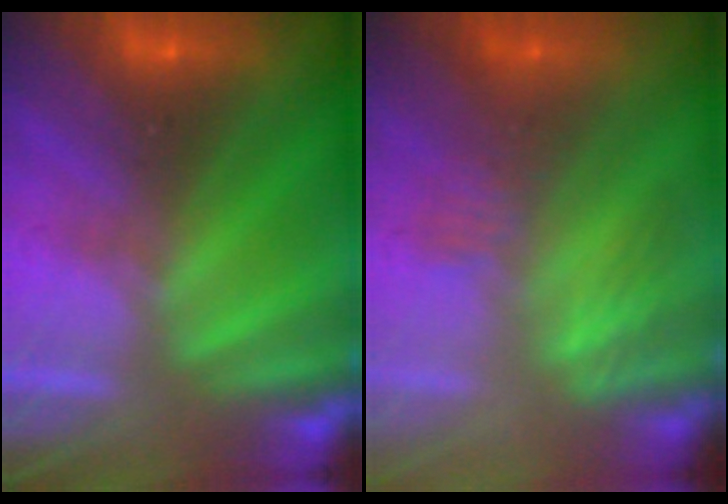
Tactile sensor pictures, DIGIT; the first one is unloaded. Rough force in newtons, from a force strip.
{"total": 2.8}